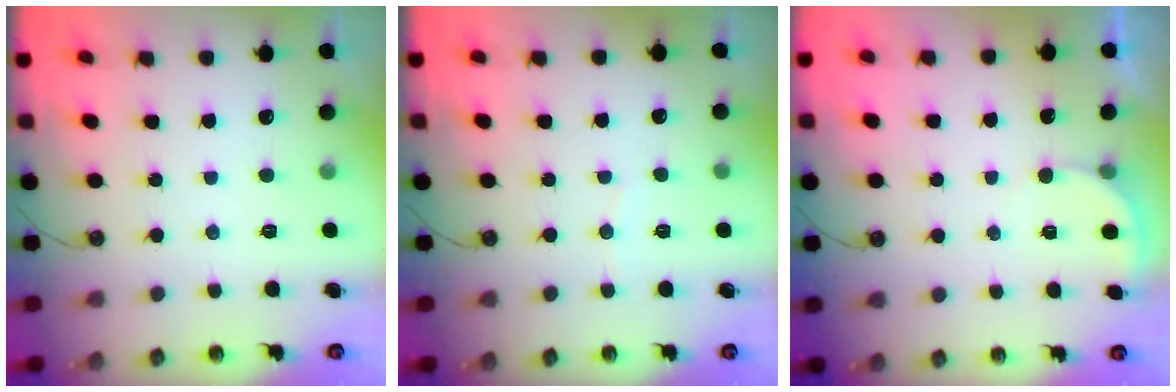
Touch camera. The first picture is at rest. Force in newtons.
{"total": 3.2, "press": 3.2, "slide": 0.3}
{"total": 2.5, "press": 2.5, "slide": 0.3}